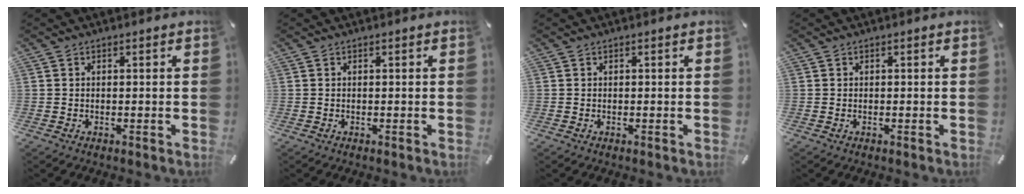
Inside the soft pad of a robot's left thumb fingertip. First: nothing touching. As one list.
[{"total": 0.0}, {"total": 0.0}, {"total": 0.0}]